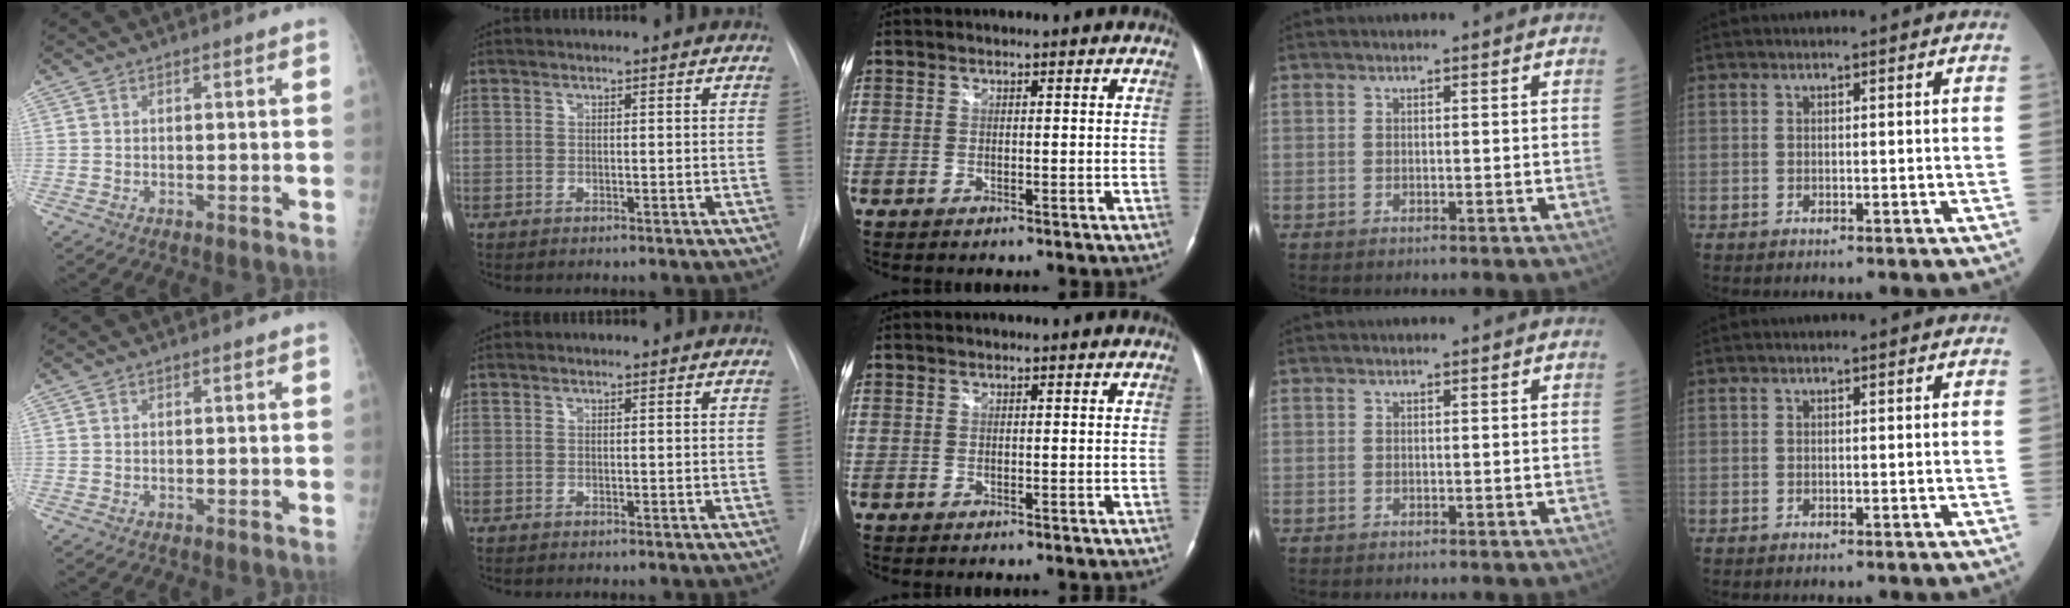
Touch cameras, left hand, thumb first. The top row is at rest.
{}